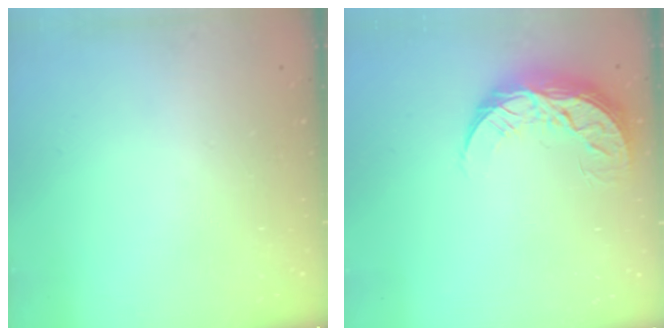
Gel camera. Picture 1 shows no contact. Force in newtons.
{"total": 9.0, "press": 9.0, "slide": 0.3}